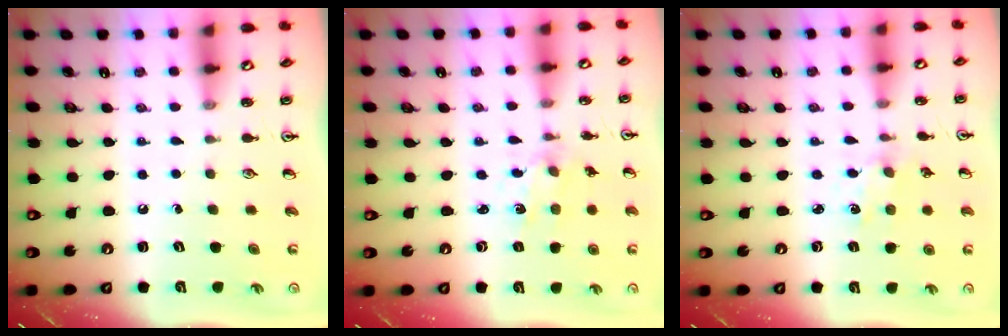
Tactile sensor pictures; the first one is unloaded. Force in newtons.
{"total": 1.1, "press": 1.0, "slide": 0.3}
{"total": 1.1, "press": 1.0, "slide": 0.2}